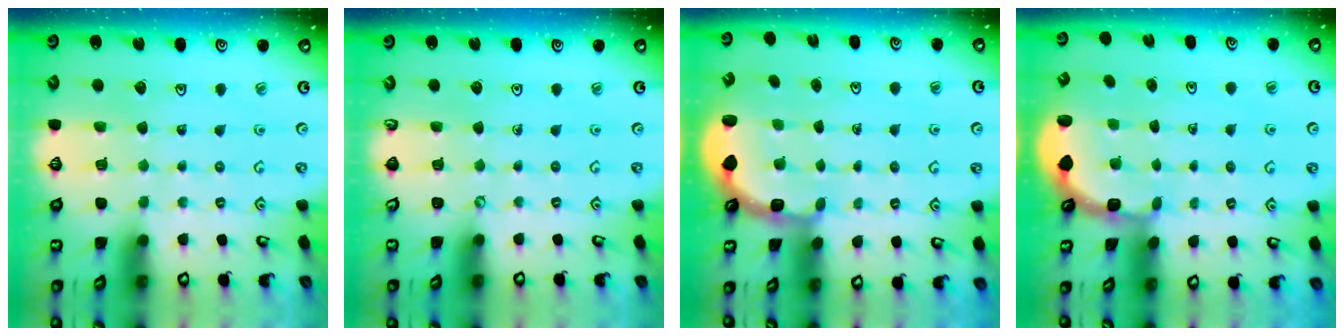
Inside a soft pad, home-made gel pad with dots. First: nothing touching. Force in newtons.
{"total": 0.0}
{"total": 2.8, "press": 2.3, "slide": 1.7}
{"total": 1.8, "press": 1.5, "slide": 1.1}